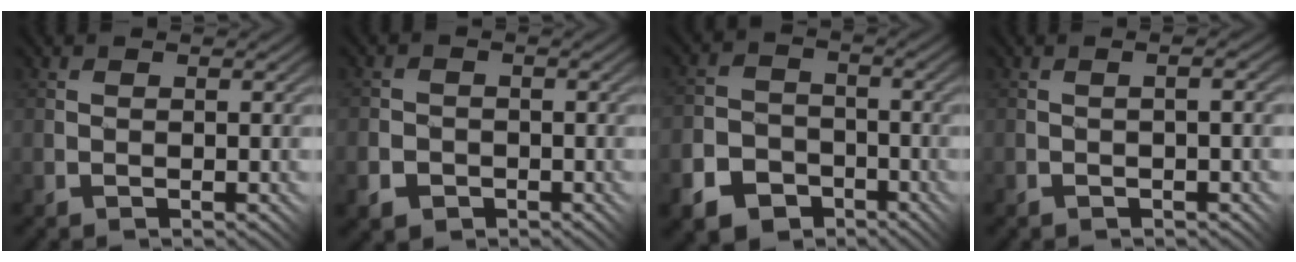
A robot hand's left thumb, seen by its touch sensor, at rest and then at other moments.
{"total": 3.5, "force": [-1.7, 3.0, 0.6], "torque": [-0.004, -0.005, -0.043]}
{"total": 7.9, "force": [-4.9, 5.8, 2.3], "torque": [-0.052, -0.022, -0.101]}
{"total": 2.0, "force": [-0.5, 0.4, 1.9], "torque": [-0.031, 0.001, -0.001]}